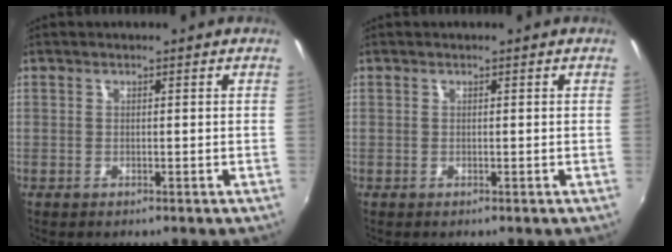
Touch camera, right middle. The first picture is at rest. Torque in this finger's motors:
{"motor_torque": [0.00, 0.00, 0.00, 0.00]}